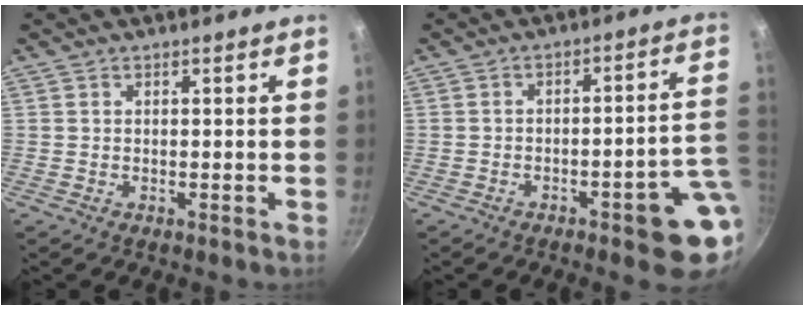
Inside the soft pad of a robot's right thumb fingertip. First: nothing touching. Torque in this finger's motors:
{"motor_torque": [2.77, 1.71, 1.83, -0.94, 0.39]}